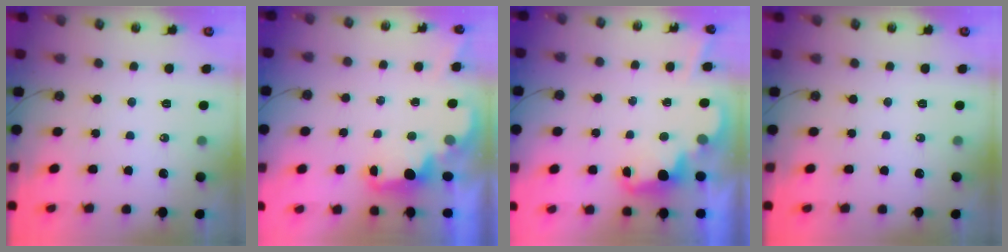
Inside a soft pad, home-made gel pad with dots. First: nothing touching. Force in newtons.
{"total": 2.0, "press": 1.9, "slide": 0.8}
{"total": 2.3, "press": 2.3, "slide": 0.5}
{"total": 0.0}